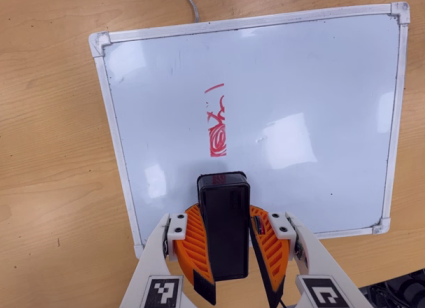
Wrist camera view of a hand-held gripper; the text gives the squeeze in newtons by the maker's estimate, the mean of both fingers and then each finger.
{"total": 11.3, "left": 10.8, "right": 11.7}